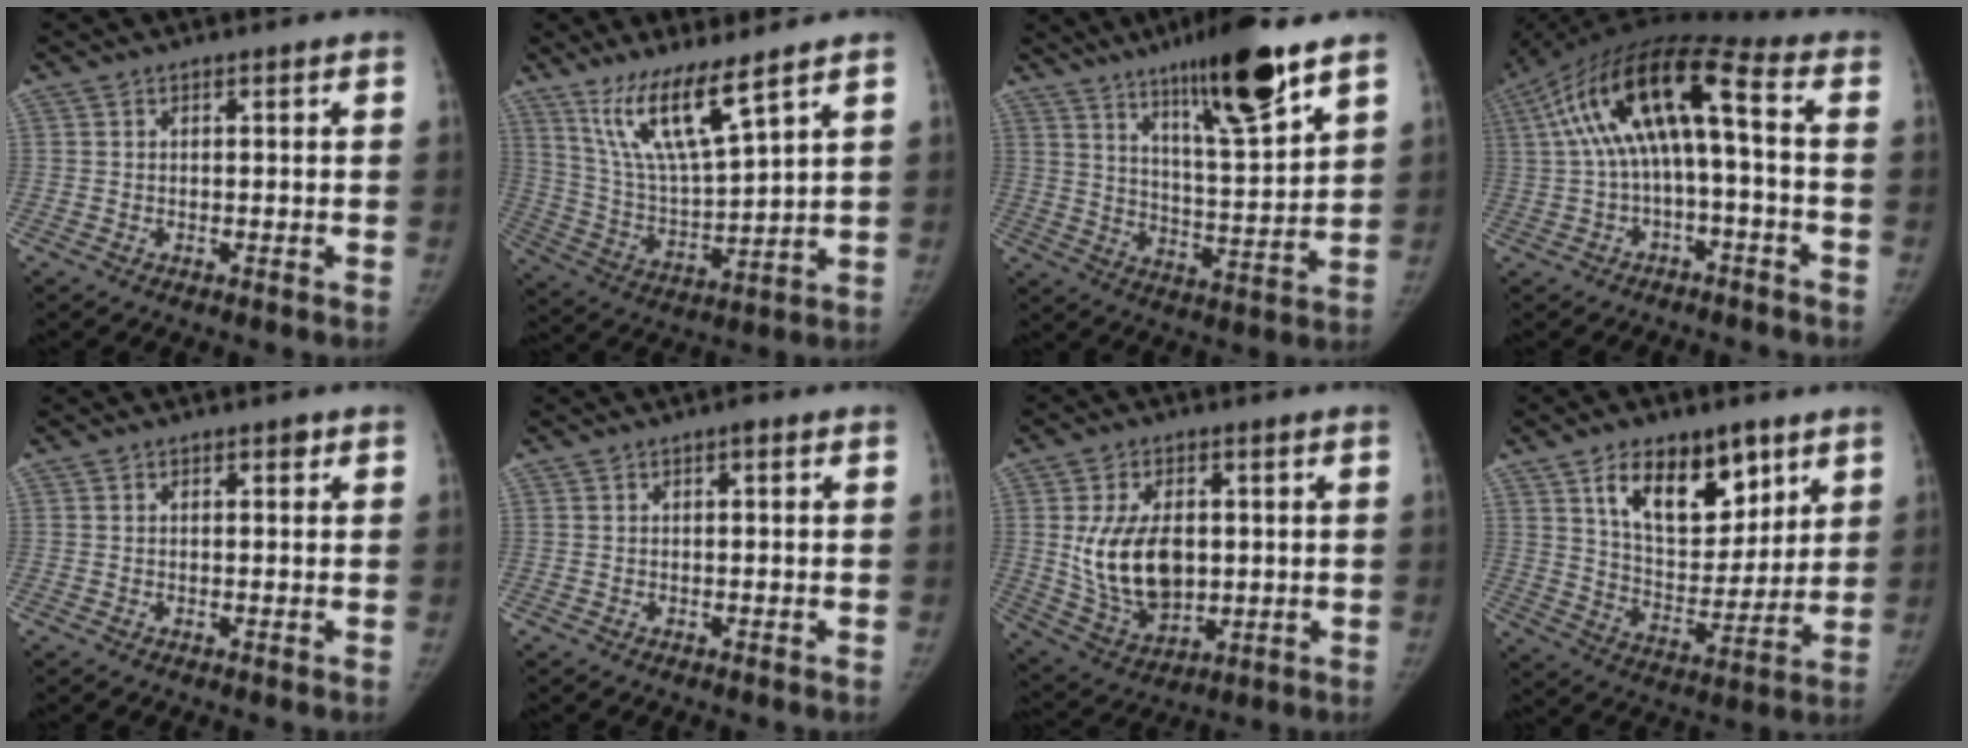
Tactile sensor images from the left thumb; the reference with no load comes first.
{"total": 13.1, "force": [8.8, 1.9, 9.5], "torque": [-0.175, -0.055, 0.185]}
{"total": 16.9, "force": [10.6, 2.4, 12.9], "torque": [-0.193, -0.060, 0.178]}
{"total": 15.2, "force": [0.5, 4.8, 14.4], "torque": [-0.290, 0.073, 0.010]}
{"total": 0.8, "force": [0.4, 0.5, 0.4], "torque": [0.003, -0.001, 0.004]}
{"total": 0.8, "force": [0.3, 0.3, 0.7], "torque": [-0.012, 0.003, 0.000]}
{"total": 14.3, "force": [1.1, 9.2, 10.9], "torque": [-0.169, -0.014, 0.037]}
{"total": 16.8, "force": [9.0, 9.2, 10.7], "torque": [-0.118, -0.050, 0.161]}